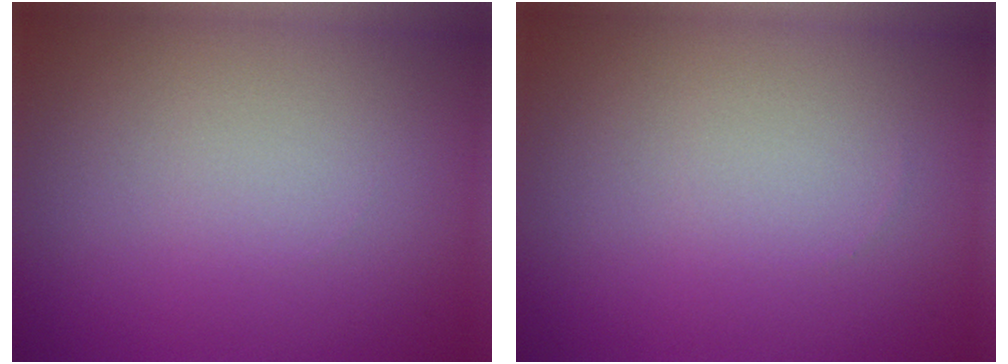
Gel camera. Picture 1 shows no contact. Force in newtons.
{"total": 0.0}